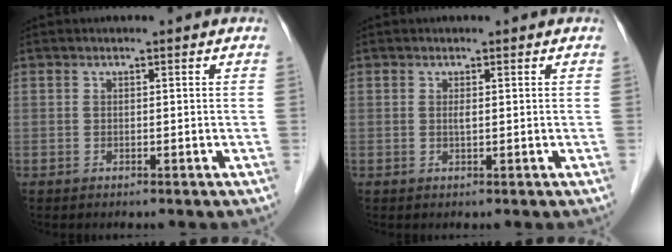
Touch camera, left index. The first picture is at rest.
{"total": 0.7, "force": [0.3, 0.1, 0.6], "torque": [-0.017, 0.000, 0.004]}